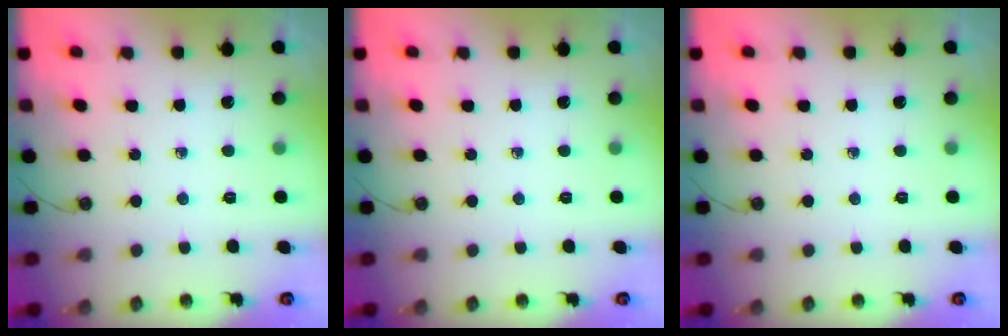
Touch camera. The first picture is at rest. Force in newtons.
{"total": 0.0}
{"total": 0.0}